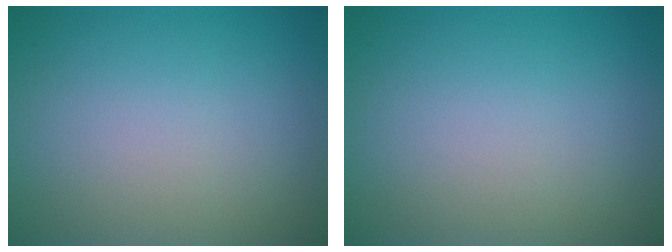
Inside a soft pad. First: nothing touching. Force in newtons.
{"total": 0.0}